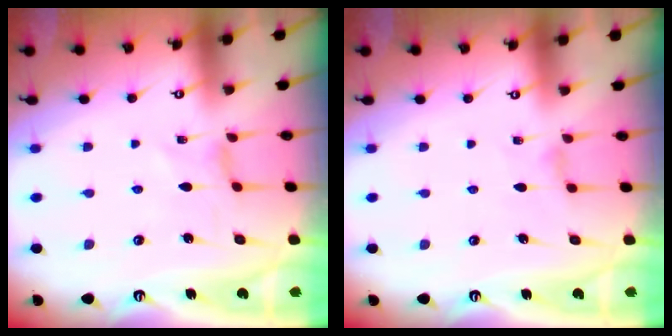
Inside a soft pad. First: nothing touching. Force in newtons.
{"total": 2.3, "press": 2.2, "slide": 0.5}